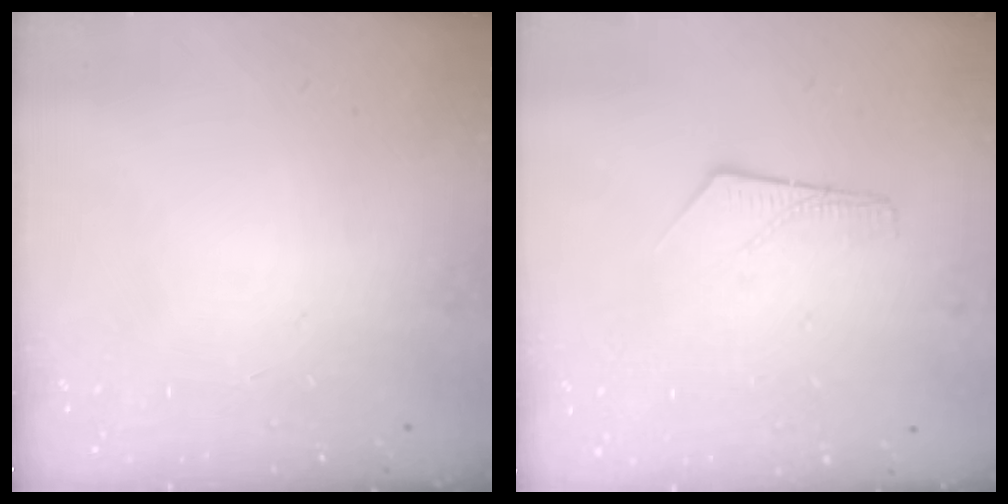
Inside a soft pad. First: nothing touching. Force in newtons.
{"total": 5.7, "press": 5.7, "slide": 0.5}